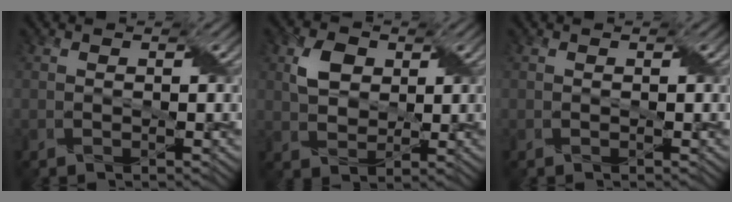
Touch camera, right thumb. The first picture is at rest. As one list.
[{"total": 4.5, "force": [1.5, 3.4, 2.6], "torque": [-0.062, 0.006, 0.029]}, {"total": 0.0}]